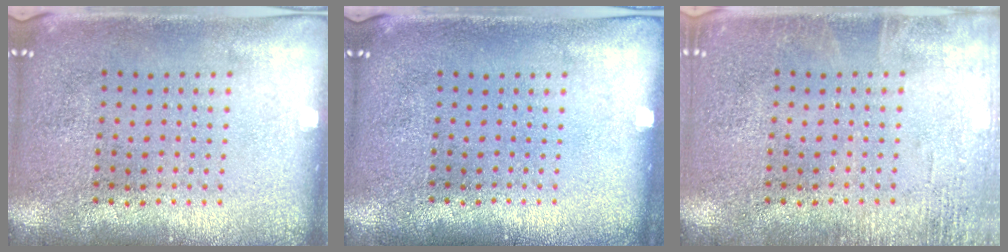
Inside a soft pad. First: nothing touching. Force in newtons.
{"total": 0.0}
{"total": 1.9, "press": 1.9, "slide": 0.2}